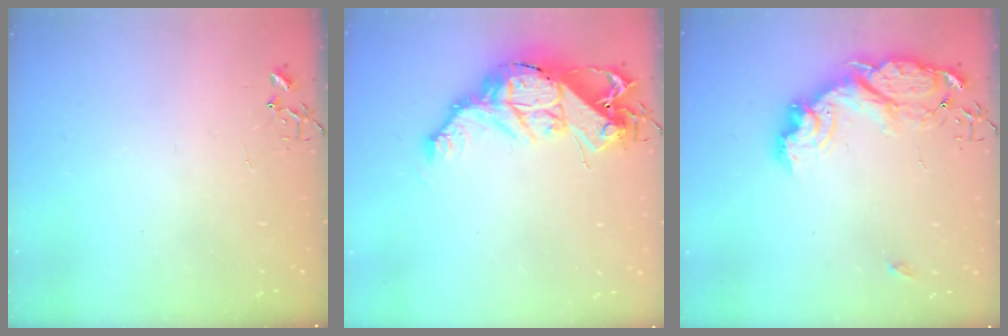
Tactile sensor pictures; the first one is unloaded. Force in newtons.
{"total": 16.4, "press": 16.4, "slide": 1.3}
{"total": 18.0, "press": 18.0, "slide": 1.3}